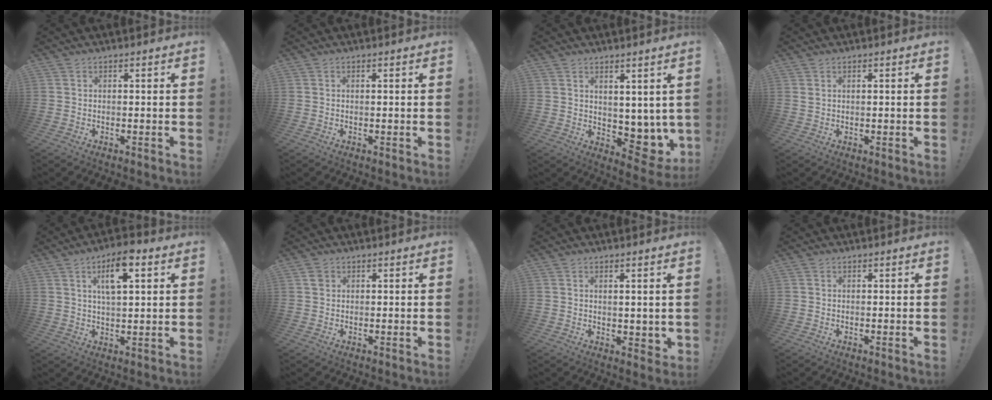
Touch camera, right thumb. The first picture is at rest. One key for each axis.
{"total": 0.0}
{"total": 6.9, "fx": 2.0, "fy": 4.8, "fz": 4.5, "tx": -0.032, "ty": -0.035, "tz": 0.048}
{"total": 1.3, "fx": 0.7, "fy": 0.3, "fz": 1.0, "tx": -0.014, "ty": -0.003, "tz": 0.012}
{"total": 9.7, "fx": 4.1, "fy": 3.9, "fz": 7.8, "tx": -0.117, "ty": -0.002, "tz": 0.067}
{"total": 1.8, "fx": 0.9, "fy": 1.4, "fz": 0.6, "tx": 0.004, "ty": -0.004, "tz": 0.015}
{"total": 2.9, "fx": 1.8, "fy": 1.7, "fz": 1.5, "tx": -0.009, "ty": -0.013, "tz": 0.031}
{"total": 0.0}